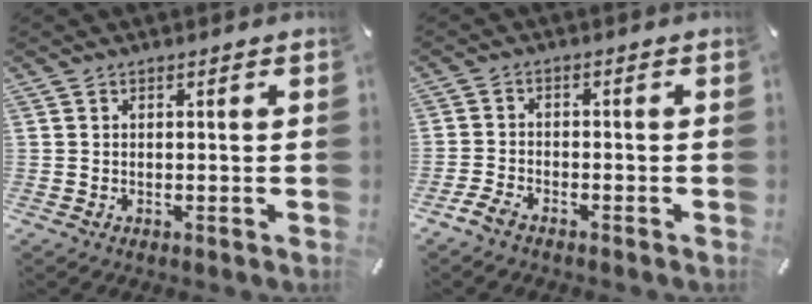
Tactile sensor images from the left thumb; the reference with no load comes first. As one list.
[{"total": 3.1, "force": [-2.6, 1.3, 1.2], "torque": [-0.039, 0.007, -0.055]}]